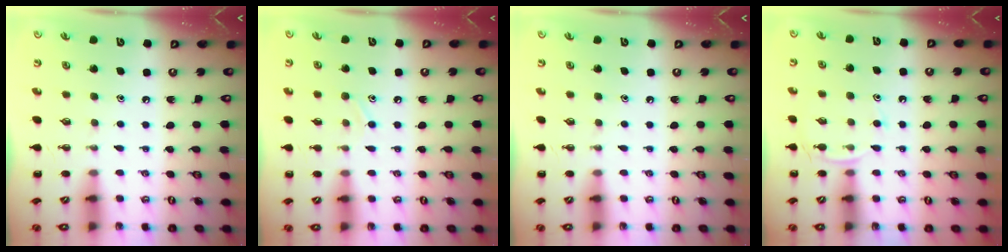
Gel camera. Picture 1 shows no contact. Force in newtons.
{"total": 7.4, "press": 7.1, "slide": 2.0}
{"total": 0.0}
{"total": 7.1, "press": 6.8, "slide": 2.0}